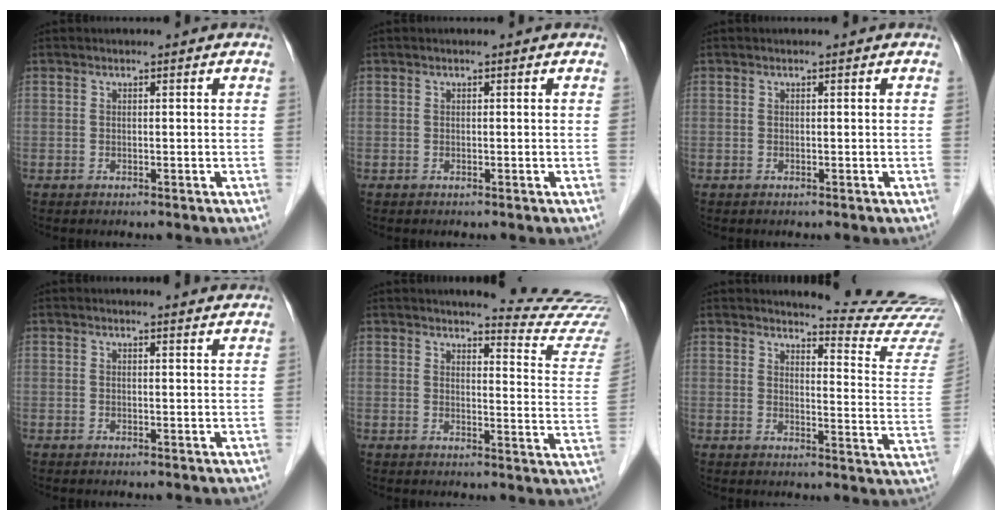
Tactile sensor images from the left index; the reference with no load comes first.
{"total": 0.0}
{"total": 0.0}
{"total": 2.2, "force": [2.2, 0.0, 0.1], "torque": [-0.008, -0.006, 0.020]}
{"total": 14.1, "force": [13.7, -0.9, 3.1], "torque": [-0.030, -0.116, 0.136]}
{"total": 16.1, "force": [15.9, -0.6, 2.7], "torque": [-0.025, -0.142, 0.162]}